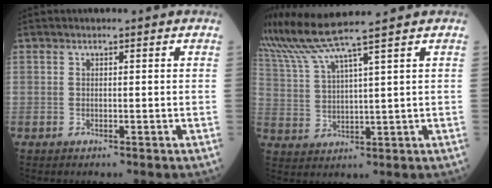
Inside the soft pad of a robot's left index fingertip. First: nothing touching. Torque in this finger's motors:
{"motor_torque": [0.88, -1.20, 0.17, 0.21]}